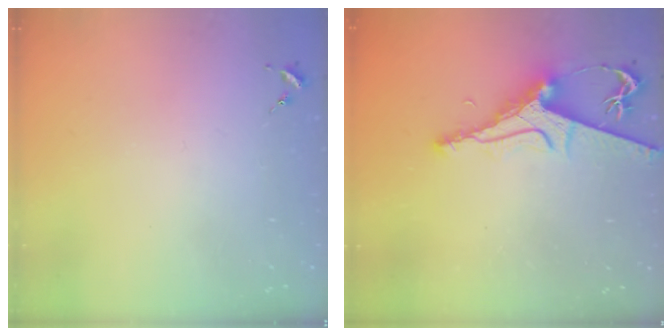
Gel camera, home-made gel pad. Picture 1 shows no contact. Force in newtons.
{"total": 9.2, "press": 9.1, "slide": 1.2}